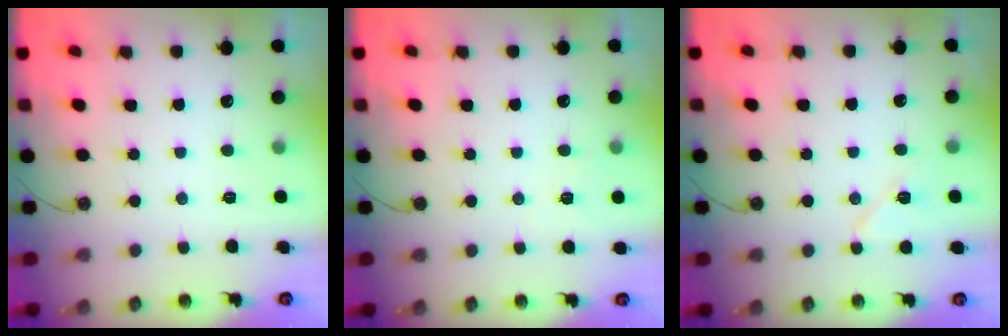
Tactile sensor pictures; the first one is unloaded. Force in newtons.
{"total": 3.7, "press": 3.6, "slide": 1.0}
{"total": 7.3, "press": 7.2, "slide": 1.2}